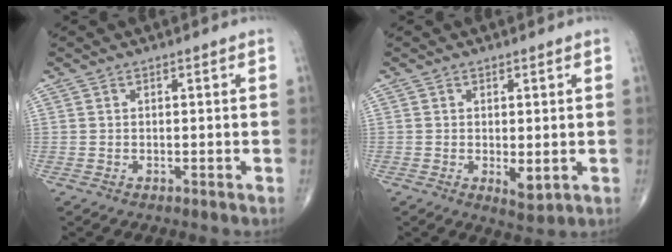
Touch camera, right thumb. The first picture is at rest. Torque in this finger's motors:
{"motor_torque": [3.76, 1.25, 1.26, -1.30, 0.46]}